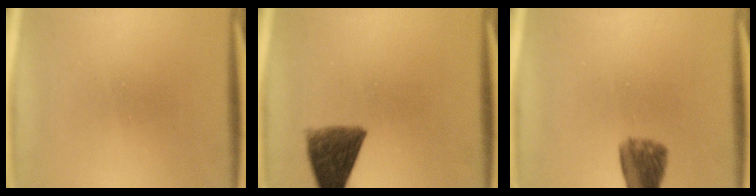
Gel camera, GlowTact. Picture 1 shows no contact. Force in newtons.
{"total": 8.4}
{"total": 7.3}